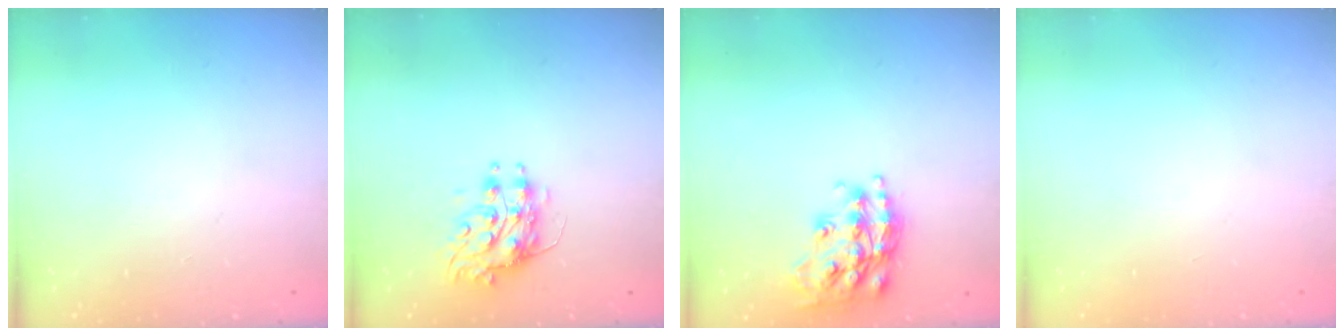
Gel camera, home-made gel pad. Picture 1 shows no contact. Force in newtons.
{"total": 8.1, "press": 8.1, "slide": 0.2}
{"total": 18.2, "press": 18.1, "slide": 1.1}
{"total": 0.0}